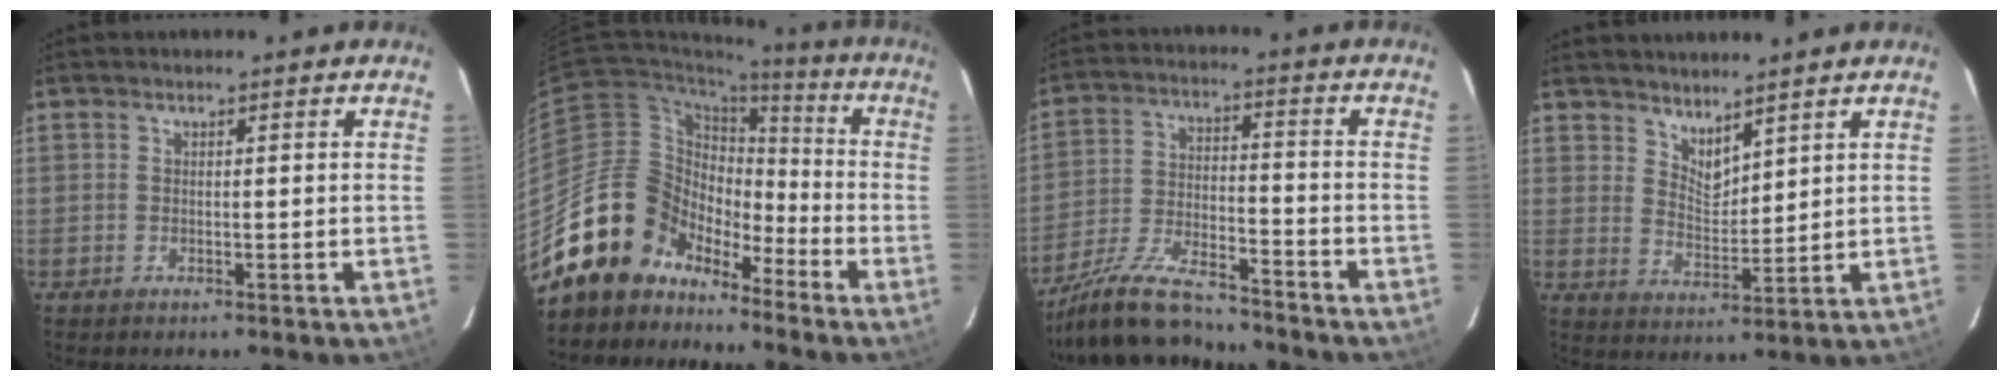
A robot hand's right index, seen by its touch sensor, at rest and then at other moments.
{"total": 15.7, "force": [-11.6, 10.0, 3.3], "torque": [-0.072, 0.039, -0.203]}
{"total": 15.6, "force": [-13.5, 3.3, 7.0], "torque": [-0.155, -0.022, -0.240]}
{"total": 5.2, "force": [4.5, 1.9, 1.8], "torque": [-0.024, -0.005, 0.084]}